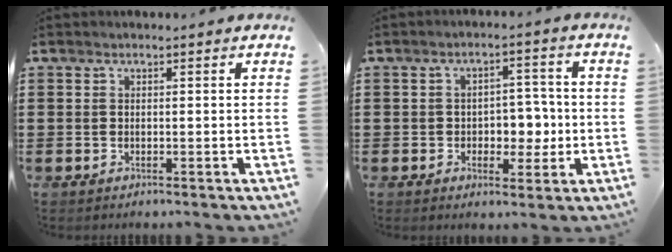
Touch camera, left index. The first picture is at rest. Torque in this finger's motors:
{"motor_torque": [0.19, 0.08, 0.14, 0.05]}